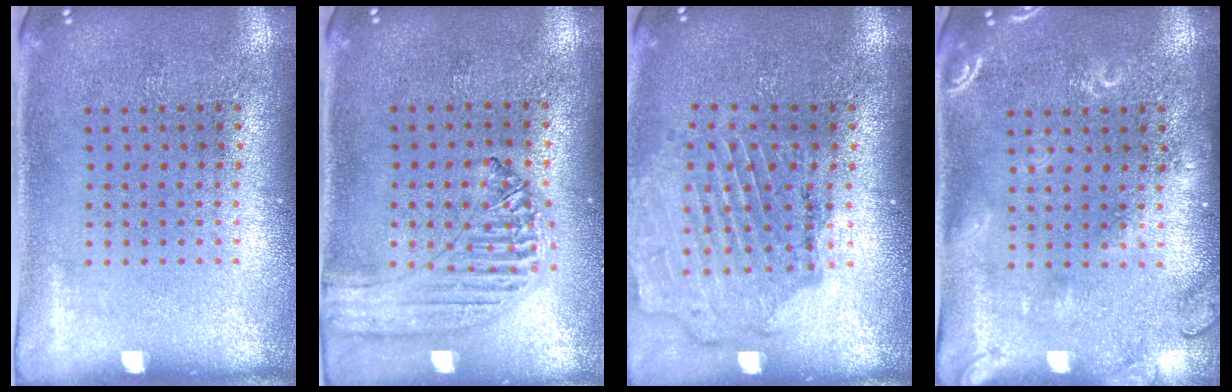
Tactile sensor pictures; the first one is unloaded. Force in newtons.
{"total": 1.3, "press": 1.3, "slide": 0.1}
{"total": 1.6, "press": 1.6, "slide": 0.2}
{"total": 2.5, "press": 2.4, "slide": 0.5}